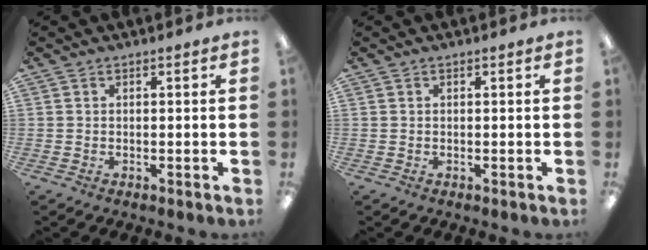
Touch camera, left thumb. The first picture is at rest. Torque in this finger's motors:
{"motor_torque": [-0.03, 0.04, -0.01, -0.06, 0.00]}